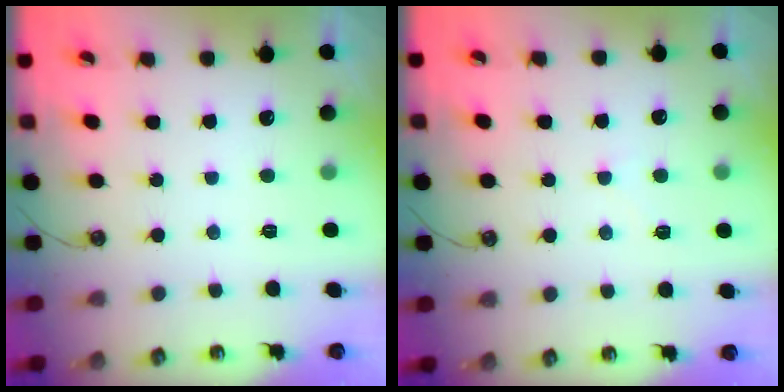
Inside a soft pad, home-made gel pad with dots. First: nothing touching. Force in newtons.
{"total": 2.0, "press": 2.0, "slide": 0.3}